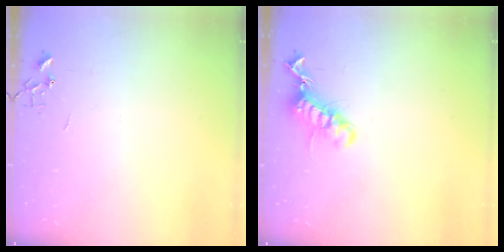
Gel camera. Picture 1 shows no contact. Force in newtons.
{"total": 13.8, "press": 13.7, "slide": 1.3}